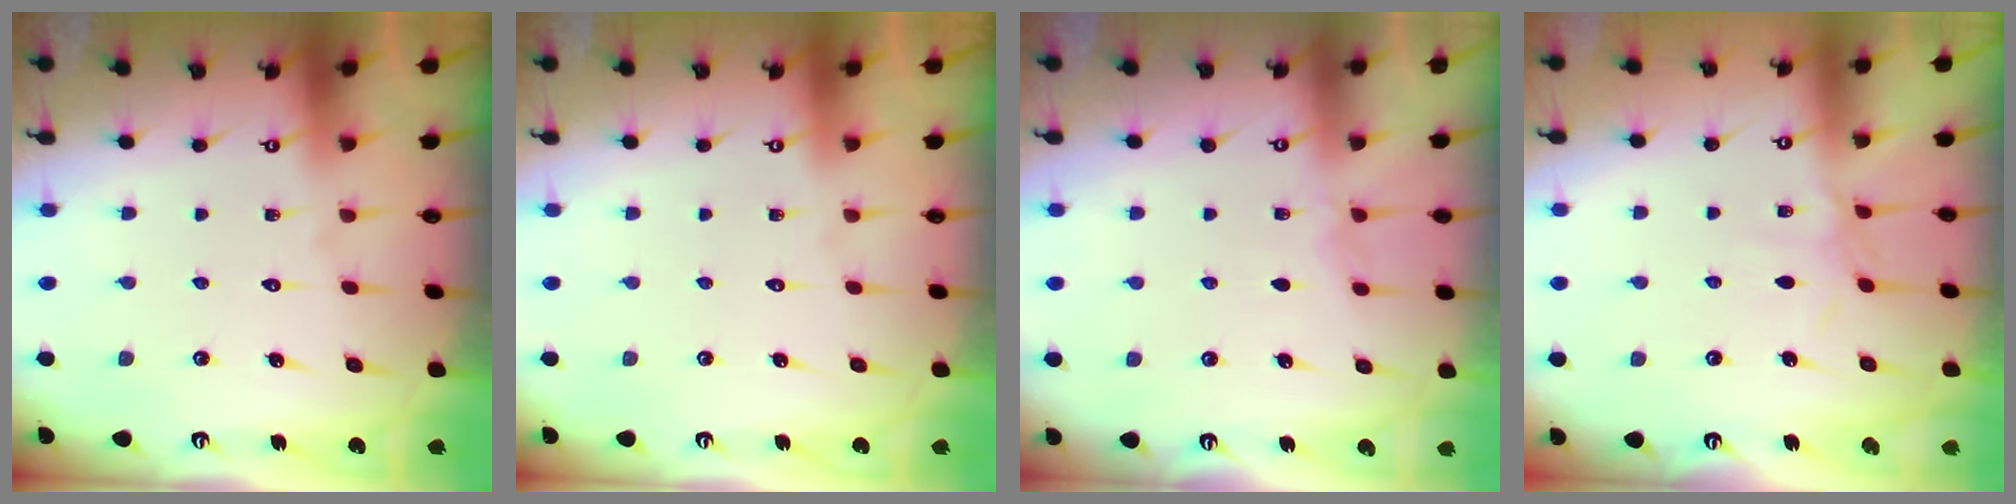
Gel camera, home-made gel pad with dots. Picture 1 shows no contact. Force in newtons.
{"total": 0.0}
{"total": 3.2, "press": 3.2, "slide": 0.5}
{"total": 2.9, "press": 2.9, "slide": 0.6}